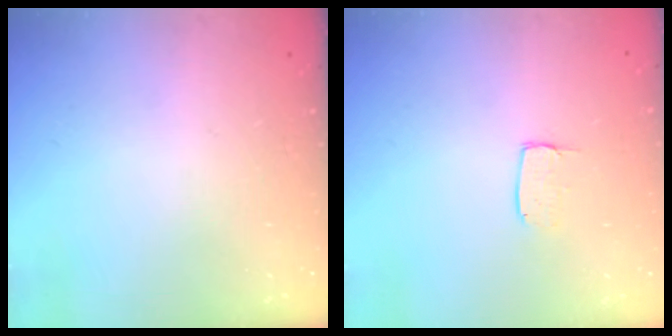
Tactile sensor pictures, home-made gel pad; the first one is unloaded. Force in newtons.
{"total": 4.9, "press": 4.8, "slide": 0.4}